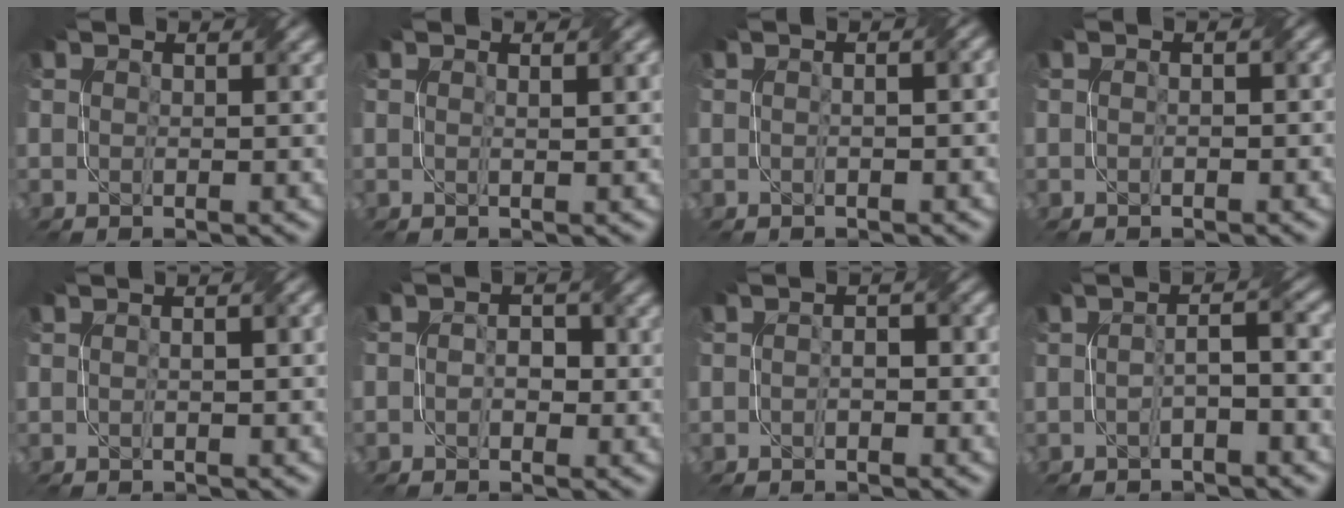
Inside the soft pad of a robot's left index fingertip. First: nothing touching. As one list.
[{"total": 1.3, "force": [0.5, 0.4, 1.1], "torque": [-0.013, 0.005, 0.003]}, {"total": 2.6, "force": [0.5, 1.2, 2.3], "torque": [-0.016, 0.012, -0.009]}, {"total": 0.6, "force": [-0.3, 0.1, 0.5], "torque": [-0.013, 0.000, -0.007]}, {"total": 2.0, "force": [0.4, 0.8, 1.9], "torque": [-0.017, 0.005, -0.004]}, {"total": 1.7, "force": [-0.3, 1.3, 1.1], "torque": [-0.003, 0.004, -0.013]}, {"total": 1.4, "force": [-0.5, 0.7, 1.2], "torque": [-0.022, 0.003, -0.012]}, {"total": 2.8, "force": [-0.8, 0.5, 2.7], "torque": [-0.046, 0.012, -0.016]}]